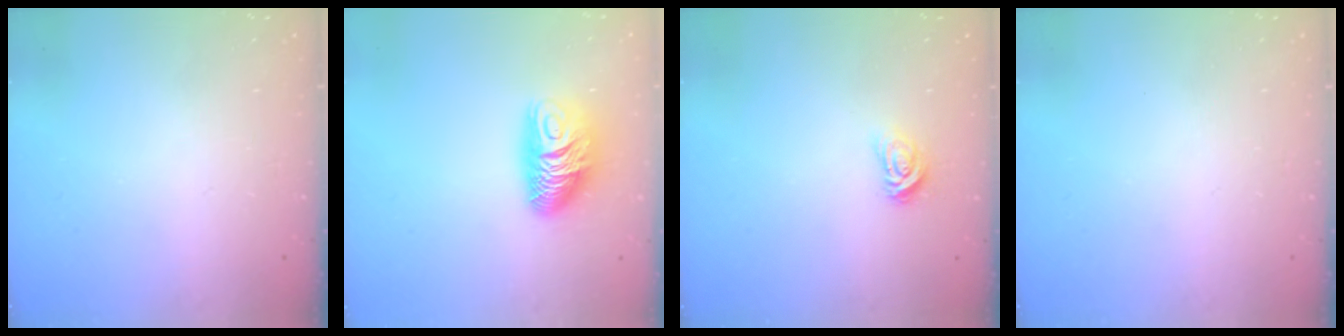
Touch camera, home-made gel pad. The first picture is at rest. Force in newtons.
{"total": 10.6, "press": 10.6, "slide": 0.9}
{"total": 3.6, "press": 3.6, "slide": 0.4}
{"total": 0.0}